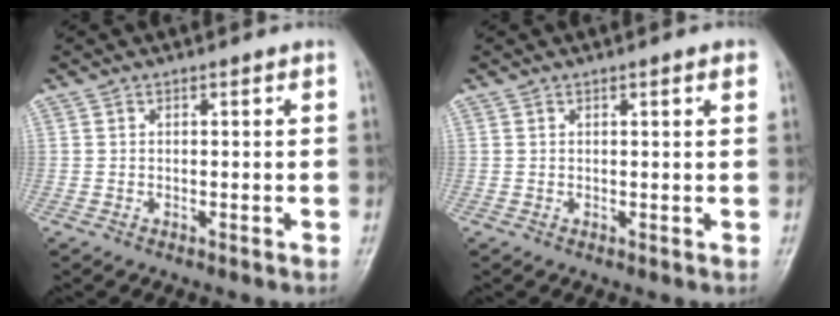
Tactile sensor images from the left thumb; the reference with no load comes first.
{"total": 1.8, "force": [1.0, 0.3, 1.5], "torque": [-0.022, -0.002, 0.011]}